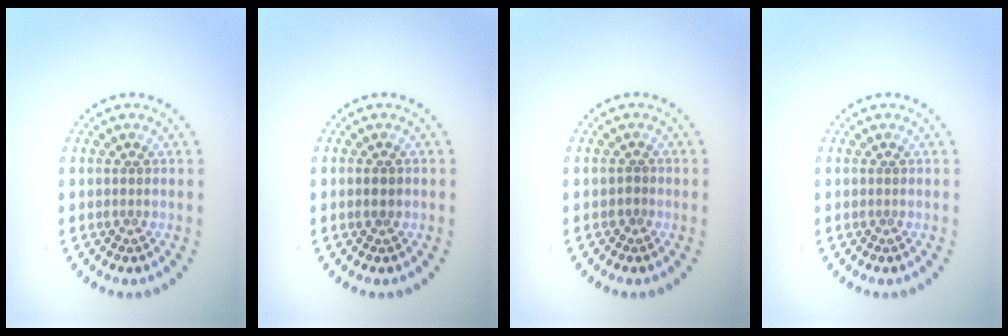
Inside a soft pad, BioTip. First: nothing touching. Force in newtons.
{"total": 0.7, "press": 0.7, "slide": 0.1}
{"total": 0.5, "press": 0.2, "slide": 0.5}
{"total": 0.0}